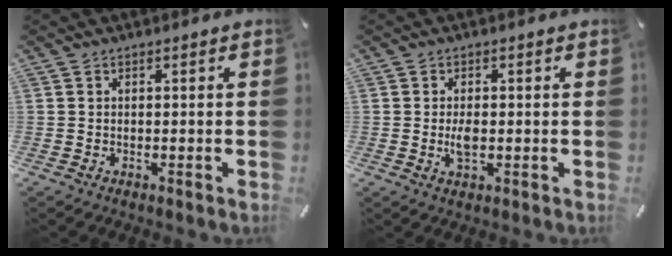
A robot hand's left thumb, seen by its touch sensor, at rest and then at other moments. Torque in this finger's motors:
{"motor_torque": [0.01, 0.75, -0.31, 0.11, 0.01]}